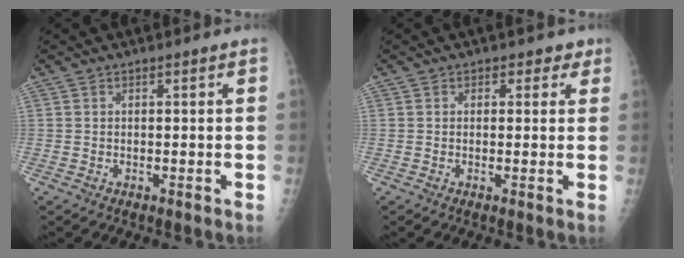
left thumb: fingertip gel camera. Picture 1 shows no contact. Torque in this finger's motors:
{"motor_torque": [-0.21, 0.16, -0.29, -0.28, -0.02]}